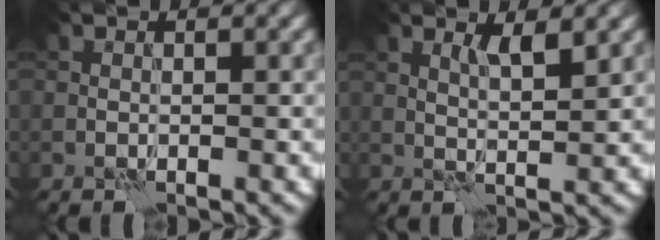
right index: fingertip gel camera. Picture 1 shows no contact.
{"total": 2.2, "force": [1.3, 0.3, 1.7], "torque": [-0.028, 0.000, 0.023]}